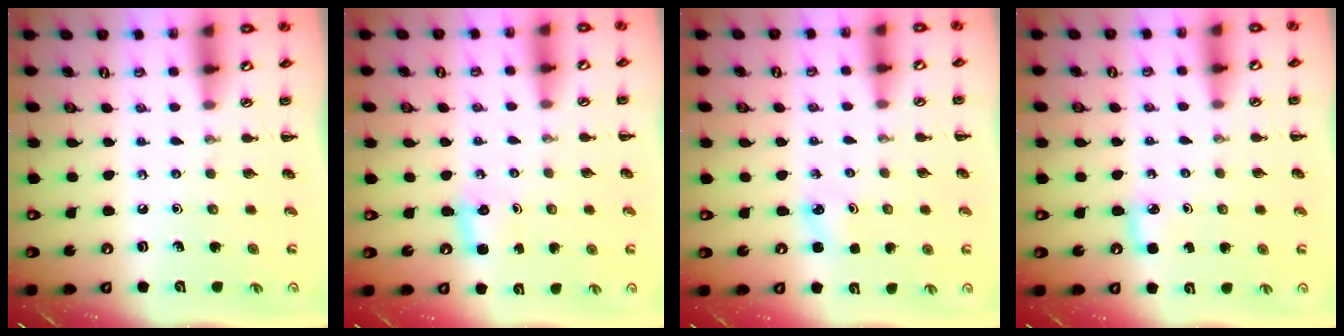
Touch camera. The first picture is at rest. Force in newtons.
{"total": 2.6, "press": 2.5, "slide": 0.7}
{"total": 2.5, "press": 2.4, "slide": 0.8}
{"total": 3.9, "press": 3.7, "slide": 1.2}